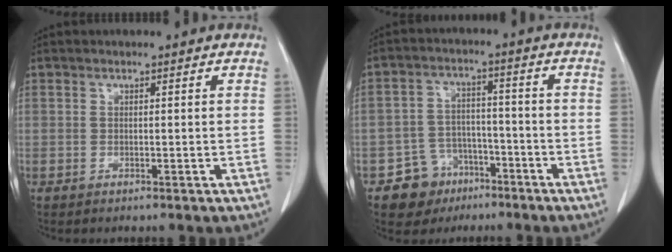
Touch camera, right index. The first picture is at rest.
{"total": 7.1, "force": [-4.2, 5.7, 0.8], "torque": [-0.007, 0.012, -0.062]}